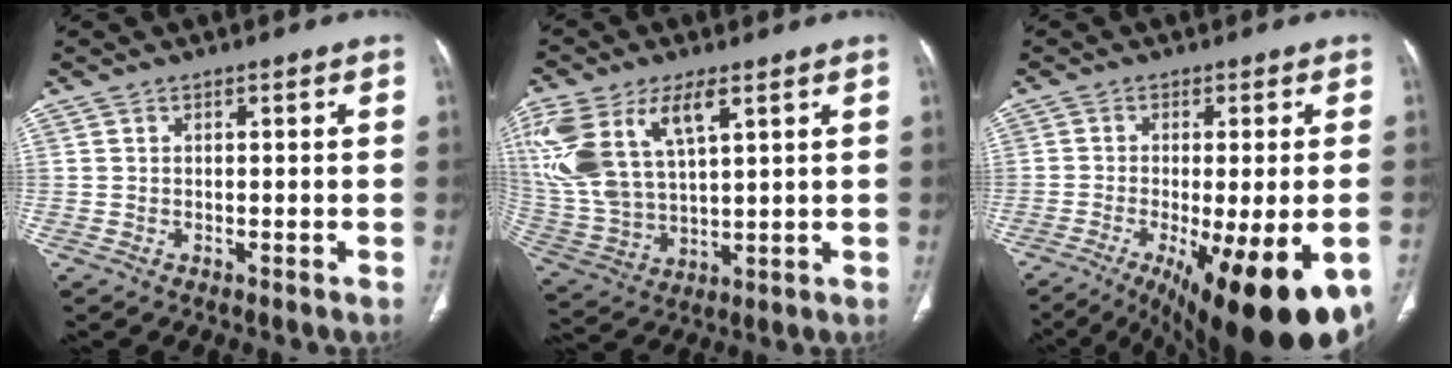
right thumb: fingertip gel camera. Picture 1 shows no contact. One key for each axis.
{"total": 18.8, "fx": 7.8, "fy": 9.2, "fz": 14.4, "tx": -0.321, "ty": -0.014, "tz": 0.159}
{"total": 21.5, "fx": -9.4, "fy": 5.9, "fz": 18.3, "tx": -0.225, "ty": -0.023, "tz": -0.125}